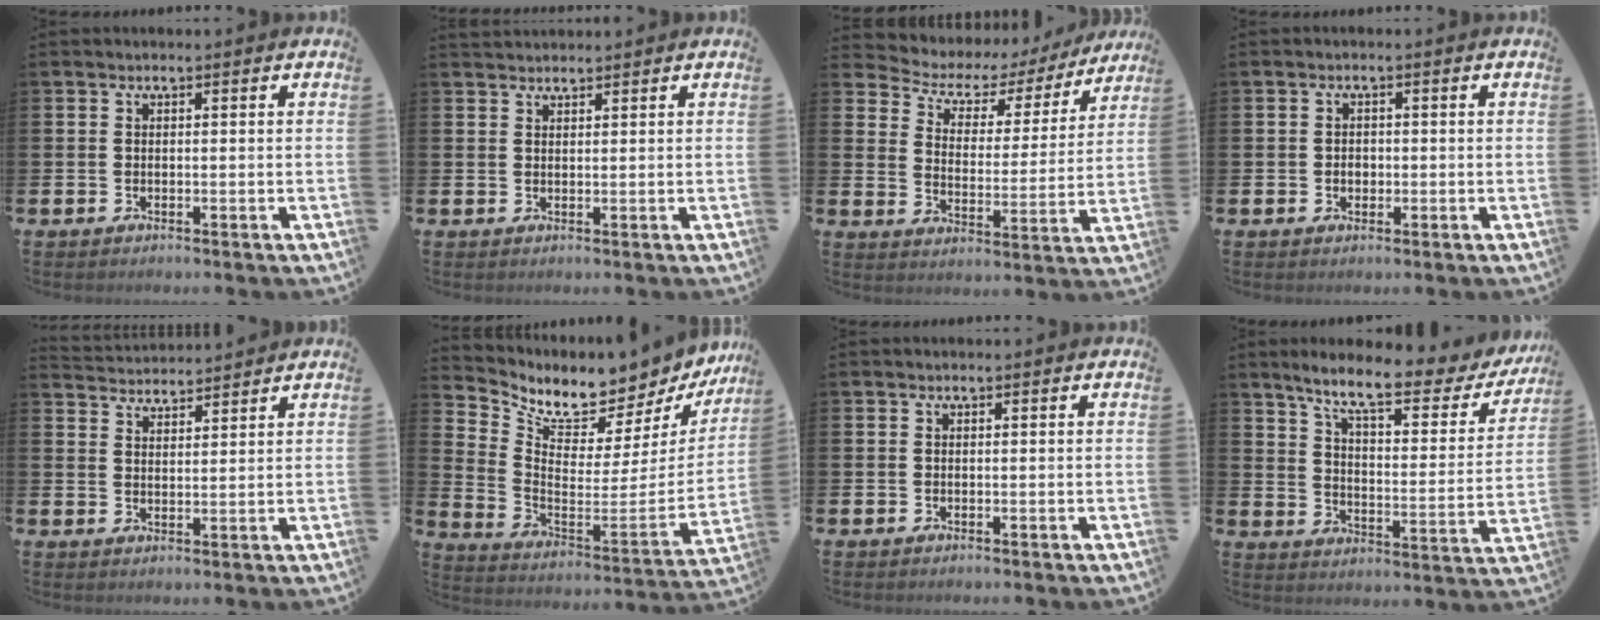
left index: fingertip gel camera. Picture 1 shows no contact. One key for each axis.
{"total": 1.6, "fx": 1.5, "fy": 0.4, "fz": 0.0, "tx": 0.008, "ty": -0.004, "tz": 0.027}
{"total": 5.2, "fx": 4.1, "fy": 3.0, "fz": 1.2, "tx": -0.055, "ty": -0.028, "tz": 0.063}
{"total": 1.5, "fx": -0.1, "fy": 1.2, "fz": 0.8, "tx": -0.006, "ty": 0.004, "tz": -0.007}
{"total": 3.6, "fx": 3.5, "fy": 0.3, "fz": -0.4, "tx": -0.001, "ty": -0.023, "tz": 0.063}
{"total": 7.0, "fx": 6.3, "fy": 2.3, "fz": 1.8, "tx": -0.064, "ty": -0.069, "tz": 0.102}
{"total": 0.0}
{"total": 8.5, "fx": 6.9, "fy": 1.8, "fz": 4.8, "tx": -0.113, "ty": -0.044, "tz": 0.108}